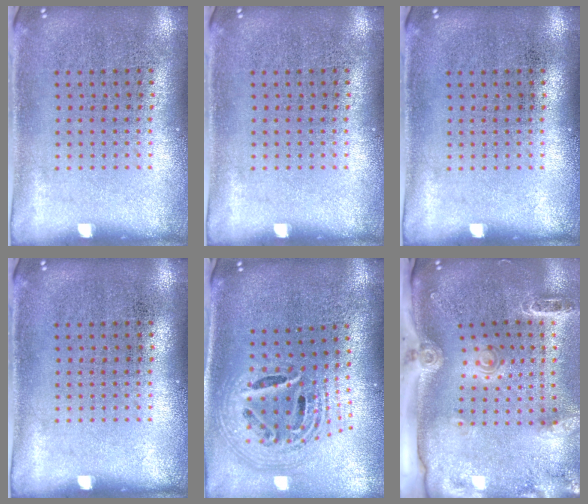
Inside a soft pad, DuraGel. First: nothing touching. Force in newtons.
{"total": 0.0}
{"total": 0.0}
{"total": 0.0}
{"total": 2.5, "press": 1.8, "slide": 1.7}
{"total": 2.6, "press": 1.9, "slide": 1.7}